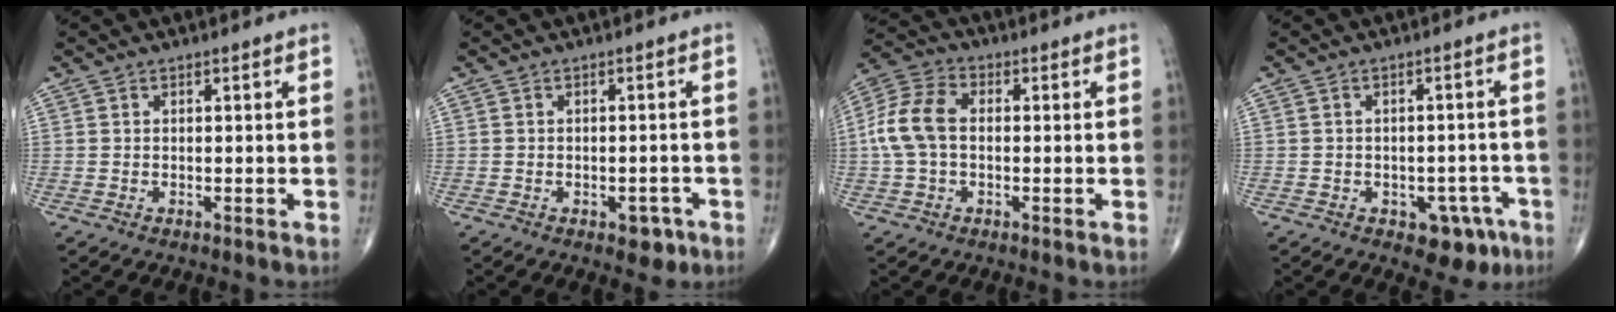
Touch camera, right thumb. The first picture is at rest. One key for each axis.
{"total": 3.2, "fx": -1.7, "fy": 1.9, "fz": 2.0, "tx": -0.009, "ty": 0.008, "tz": -0.019}
{"total": 9.5, "fx": 0.0, "fy": 6.3, "fz": 7.1, "tx": -0.152, "ty": 0.029, "tz": -0.009}
{"total": 6.9, "fx": -3.5, "fy": 4.4, "fz": 4.0, "tx": -0.022, "ty": 0.025, "tz": -0.039}